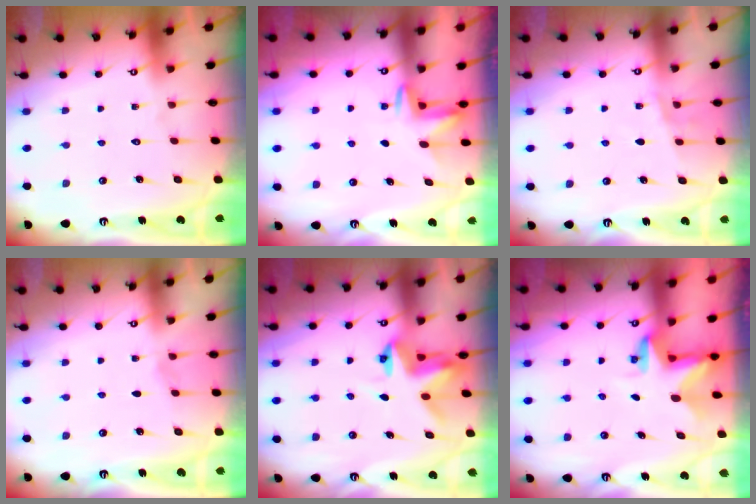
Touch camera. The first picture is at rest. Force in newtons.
{"total": 2.6, "press": 2.6, "slide": 0.4}
{"total": 5.4, "press": 5.3, "slide": 1.4}
{"total": 3.1, "press": 2.3, "slide": 2.1}
{"total": 4.1, "press": 4.1, "slide": 0.2}
{"total": 2.8, "press": 2.8, "slide": 0.2}